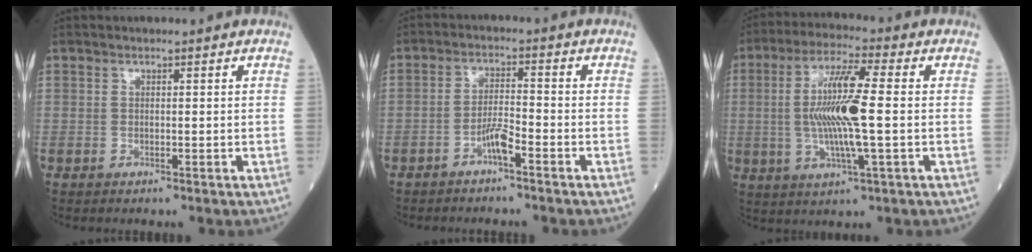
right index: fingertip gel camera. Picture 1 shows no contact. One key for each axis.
{"total": 3.2, "fx": -2.1, "fy": 0.1, "fz": 2.4, "tx": -0.050, "ty": 0.002, "tz": -0.040}
{"total": 11.6, "fx": -0.2, "fy": 0.8, "fz": 11.6, "tx": -0.228, "ty": 0.002, "tz": -0.008}